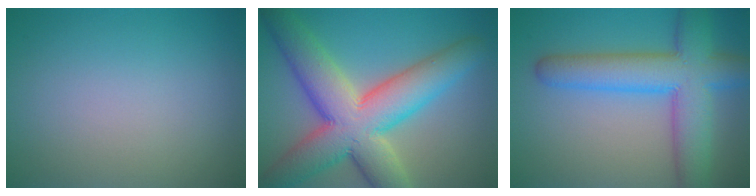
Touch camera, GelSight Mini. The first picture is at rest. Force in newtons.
{"total": 11.5, "press": 11.5, "slide": 0.5}
{"total": 8.4, "press": 8.4, "slide": 0.4}